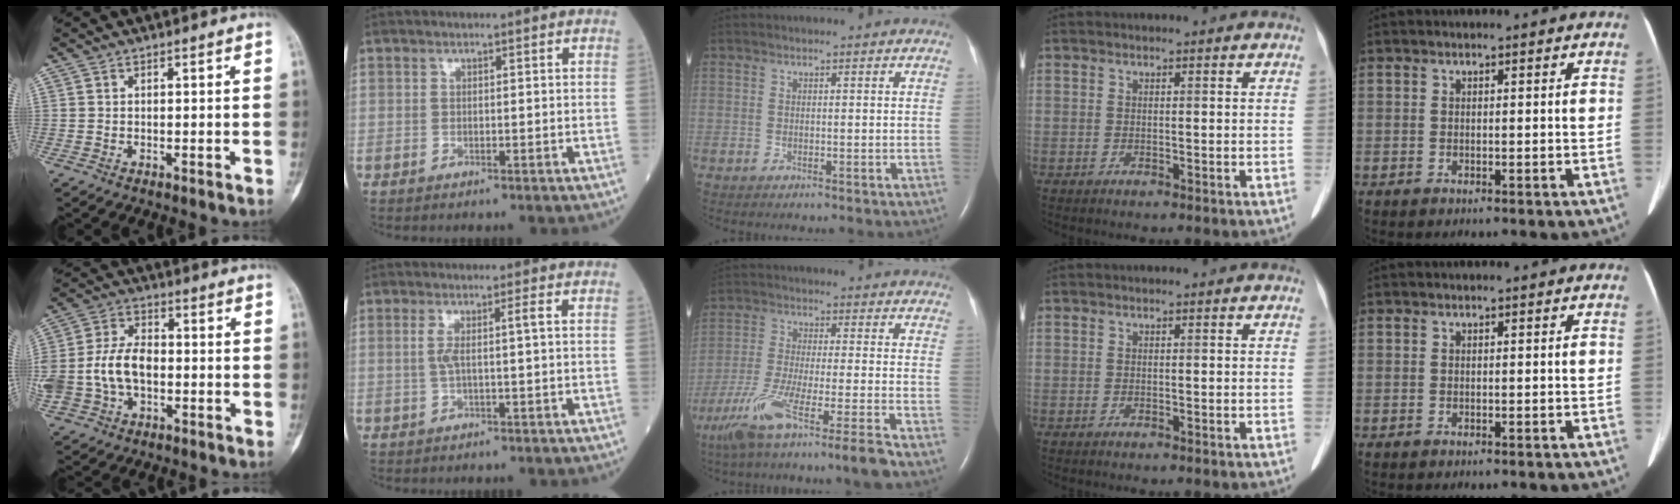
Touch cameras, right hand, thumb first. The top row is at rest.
{"thumb": {"total": 12.1, "force": [-1.6, 8.1, 8.9], "torque": [-0.178, 0.028, -0.031]}, "index": {"total": 2.8, "force": [0.2, -0.3, 2.7], "torque": [-0.057, 0.006, 0.005]}, "middle": {"total": 12.2, "force": [-8.6, -1.7, 8.5], "torque": [-0.152, -0.042, -0.150]}}